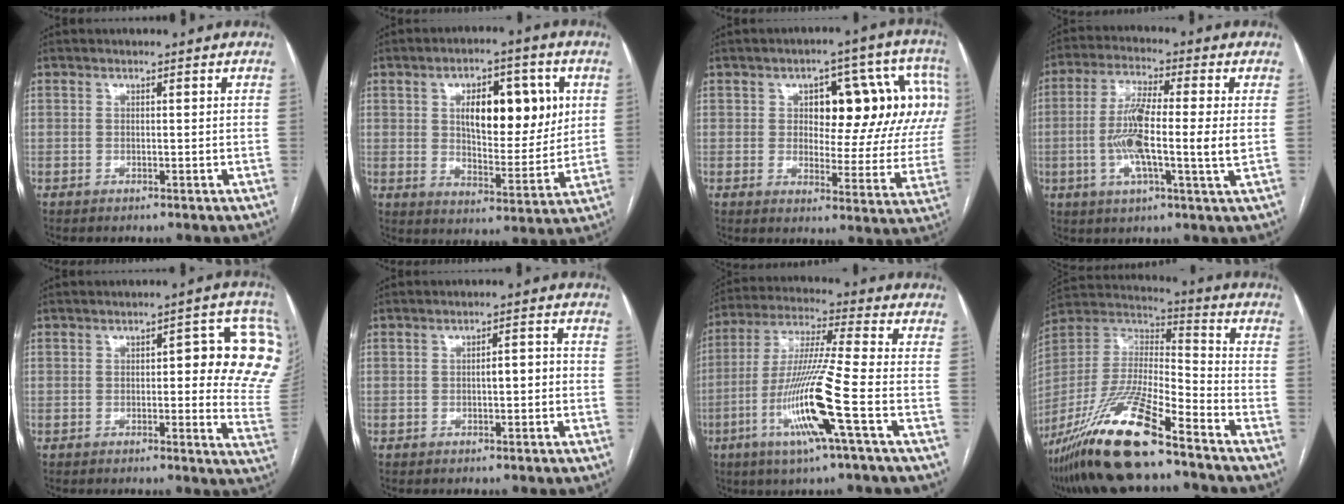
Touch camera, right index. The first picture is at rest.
{"total": 16.6, "force": [4.1, 8.2, 13.9], "torque": [-0.207, 0.023, 0.069]}
{"total": 17.9, "force": [4.5, 7.6, 15.6], "torque": [-0.184, 0.034, 0.057]}
{"total": 11.8, "force": [-0.9, 0.8, 11.7], "torque": [-0.226, 0.001, -0.026]}
{"total": 12.9, "force": [2.2, 3.6, 12.1], "torque": [-0.113, 0.007, 0.014]}
{"total": 2.6, "force": [-0.5, 0.8, 2.5], "torque": [-0.035, 0.011, -0.007]}
{"total": 14.8, "force": [-5.3, -1.0, 13.8], "torque": [-0.282, -0.016, -0.106]}
{"total": 20.4, "force": [-14.2, 3.0, 14.3], "torque": [-0.321, -0.031, -0.267]}